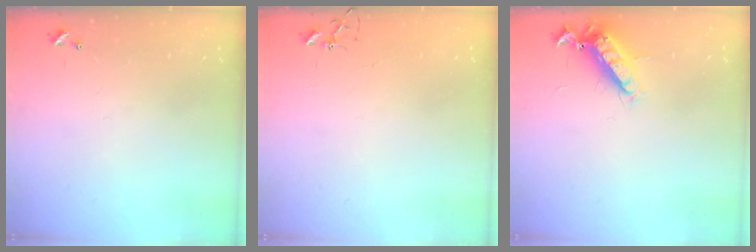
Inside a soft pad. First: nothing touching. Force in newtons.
{"total": 2.9, "press": 2.9, "slide": 0.2}
{"total": 12.5, "press": 12.4, "slide": 1.4}